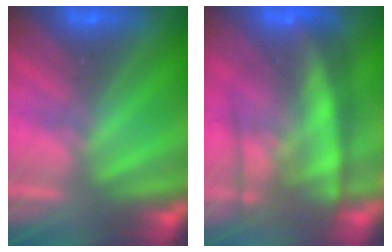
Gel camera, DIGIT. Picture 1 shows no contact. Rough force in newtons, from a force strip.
{"total": 5.5}